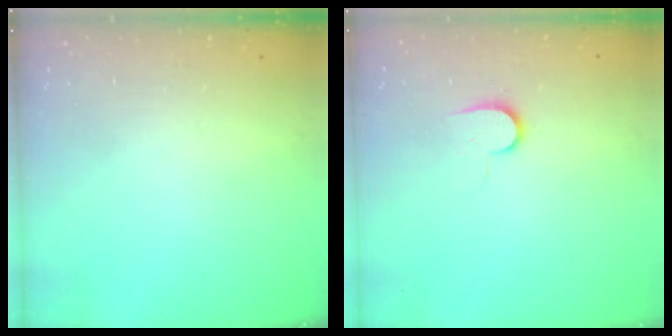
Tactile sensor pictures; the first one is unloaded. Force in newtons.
{"total": 6.4, "press": 6.3, "slide": 0.7}